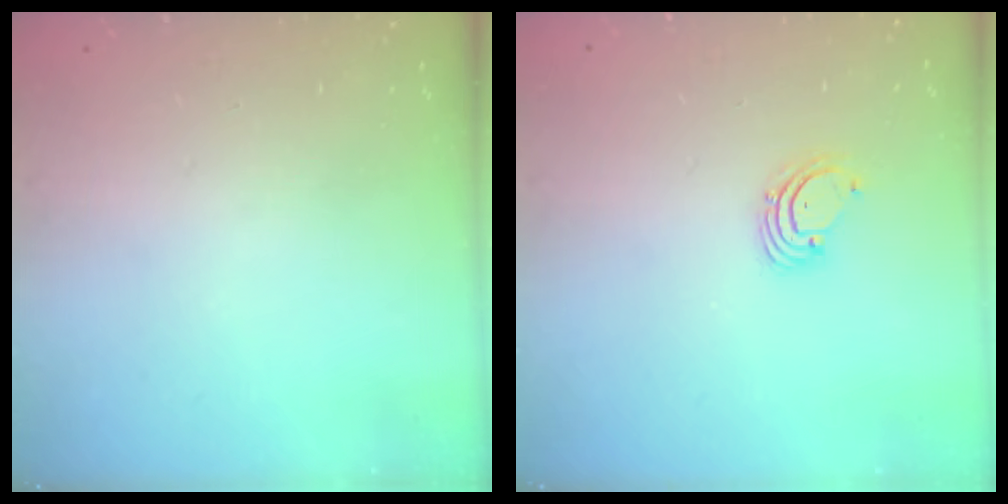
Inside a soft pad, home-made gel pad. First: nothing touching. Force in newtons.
{"total": 1.6, "press": 1.6, "slide": 0.1}